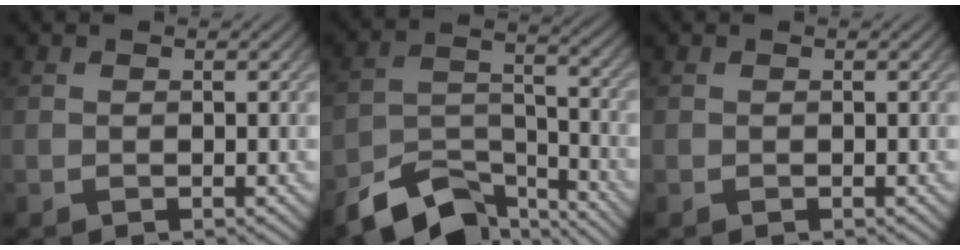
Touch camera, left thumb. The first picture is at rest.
{"total": 11.2, "force": [-8.6, 4.6, 5.5], "torque": [-0.100, -0.012, -0.158]}
{"total": 0.0}